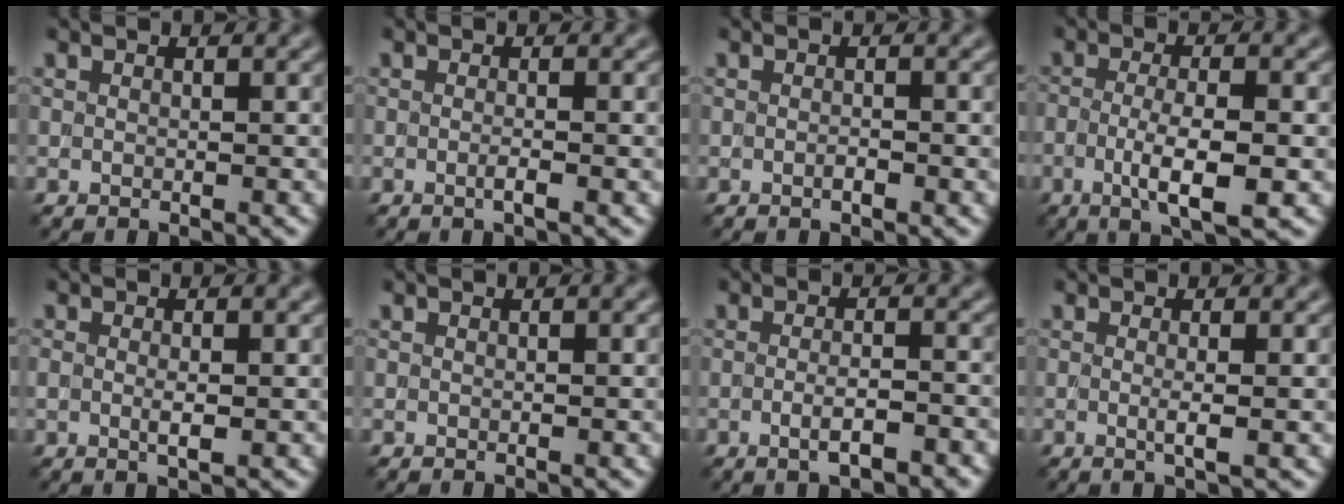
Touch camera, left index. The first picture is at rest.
{"total": 1.4, "force": [-0.2, 0.4, 1.4], "torque": [-0.017, -0.001, -0.009]}
{"total": 1.1, "force": [-0.3, 0.3, 1.0], "torque": [-0.015, 0.000, -0.007]}
{"total": 5.1, "force": [-1.5, 1.3, 4.7], "torque": [-0.089, -0.002, -0.027]}
{"total": 1.4, "force": [0.0, 0.3, 1.4], "torque": [-0.030, -0.001, -0.002]}
{"total": 0.8, "force": [0.1, 0.3, 0.8], "torque": [-0.009, 0.002, -0.002]}
{"total": 3.0, "force": [-1.2, 0.9, 2.7], "torque": [-0.048, -0.003, -0.018]}
{"total": 2.3, "force": [0.0, 0.6, 2.2], "torque": [-0.033, -0.003, -0.006]}